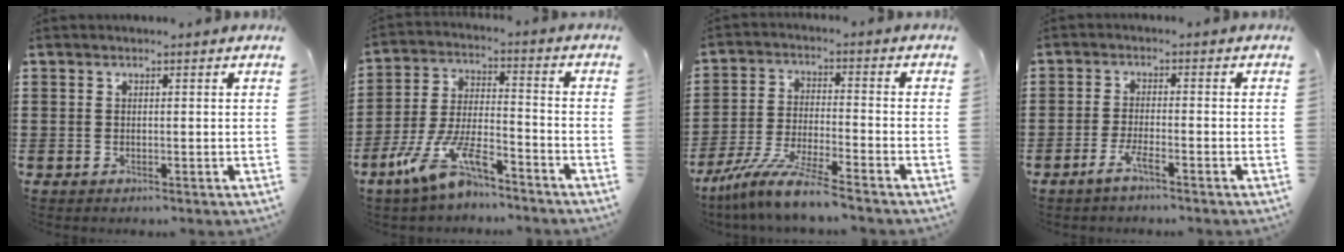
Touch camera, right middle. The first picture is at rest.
{"total": 10.7, "force": [-7.9, 2.1, 6.9], "torque": [-0.151, 0.000, -0.155]}
{"total": 8.7, "force": [-7.8, -0.3, 3.9], "torque": [-0.084, -0.006, -0.154]}
{"total": 3.1, "force": [-2.2, 0.2, 2.2], "torque": [-0.053, -0.001, -0.043]}